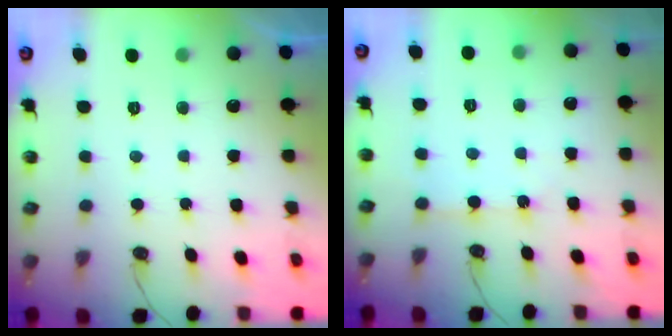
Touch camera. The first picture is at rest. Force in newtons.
{"total": 3.9, "press": 3.8, "slide": 0.4}